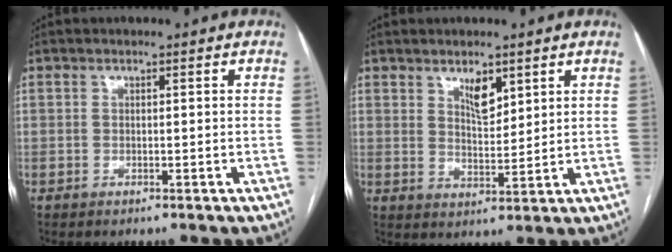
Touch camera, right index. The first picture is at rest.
{"total": 4.3, "force": [2.7, 1.6, 2.9], "torque": [-0.053, -0.005, 0.052]}